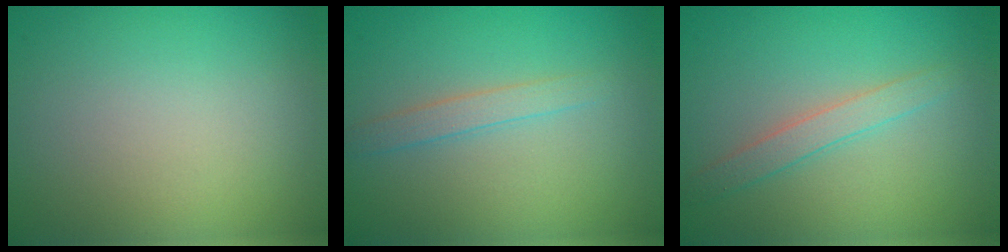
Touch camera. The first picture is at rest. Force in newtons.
{"total": 1.6, "press": 1.6, "slide": 0.1}
{"total": 2.1, "press": 2.1, "slide": 0.1}